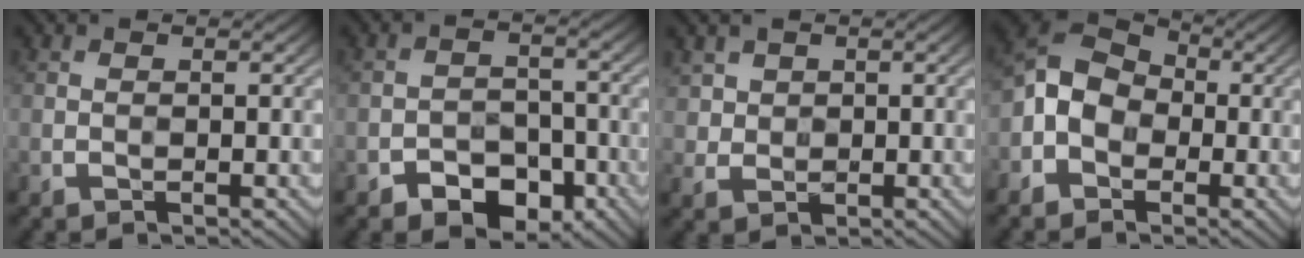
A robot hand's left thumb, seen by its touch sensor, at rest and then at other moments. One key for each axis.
{"total": 5.9, "fx": -3.9, "fy": 3.5, "fz": 2.7, "tx": -0.039, "ty": -0.002, "tz": -0.069}
{"total": 2.7, "fx": 1.4, "fy": 2.3, "fz": 0.0, "tx": -0.008, "ty": -0.008, "tz": 0.036}
{"total": 6.2, "fx": -1.9, "fy": 4.9, "fz": 3.3, "tx": -0.078, "ty": 0.003, "tz": -0.054}